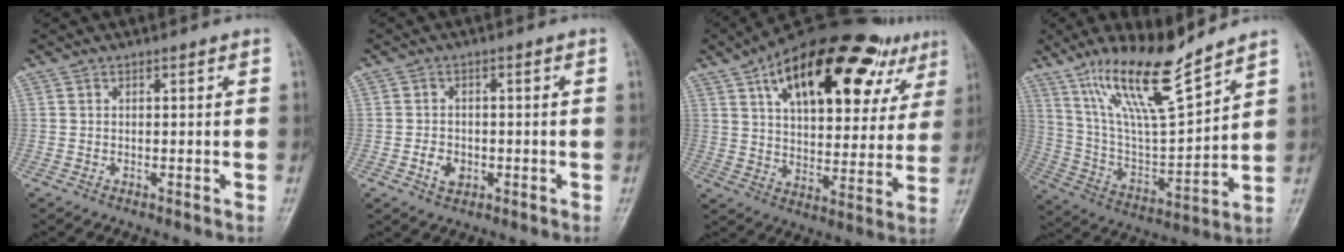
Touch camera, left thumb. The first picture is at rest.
{"total": 3.5, "force": [-1.1, 2.7, 2.0], "torque": [-0.026, 0.003, -0.017]}
{"total": 27.8, "force": [14.5, 12.8, 20.0], "torque": [-0.256, 0.003, 0.214]}
{"total": 17.1, "force": [12.4, 3.2, 11.3], "torque": [-0.192, -0.066, 0.241]}